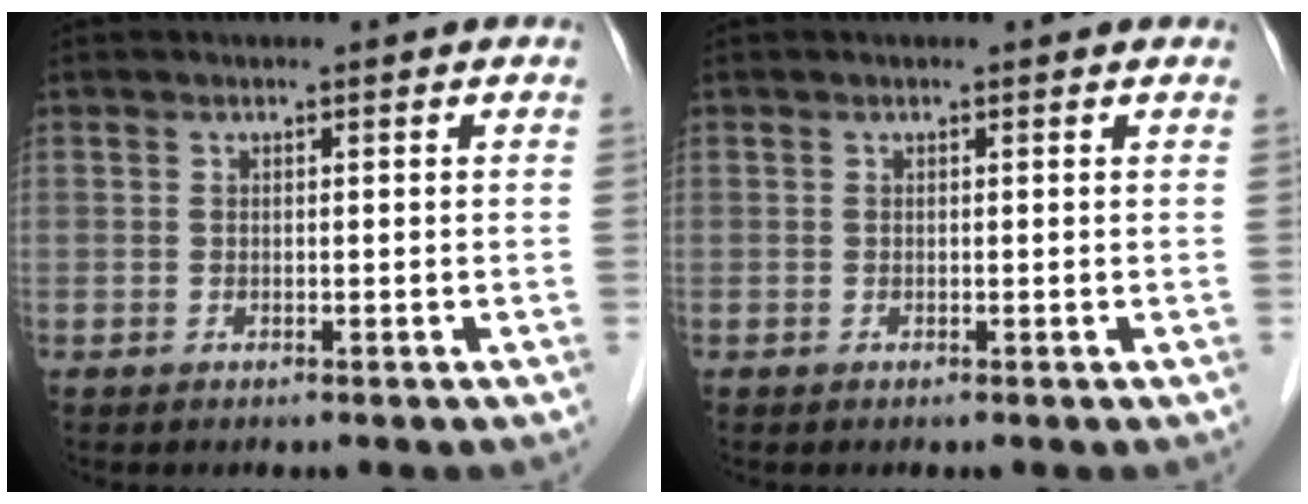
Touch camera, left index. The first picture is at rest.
{"total": 0.0}